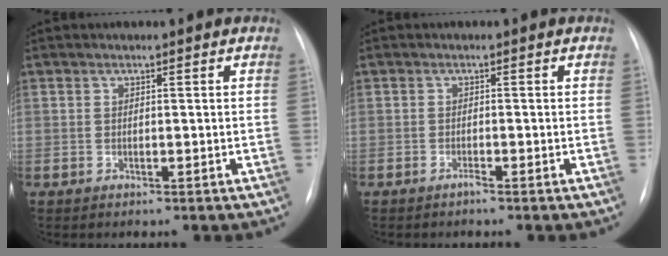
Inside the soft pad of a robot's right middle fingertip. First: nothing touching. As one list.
[{"total": 0.6, "force": [-0.6, -0.1, 0.3], "torque": [-0.004, 0.000, -0.012]}]